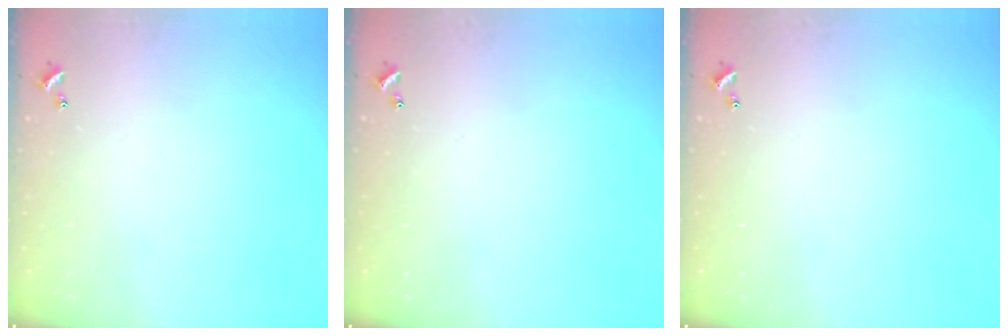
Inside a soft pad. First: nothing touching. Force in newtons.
{"total": 0.0}
{"total": 0.0}